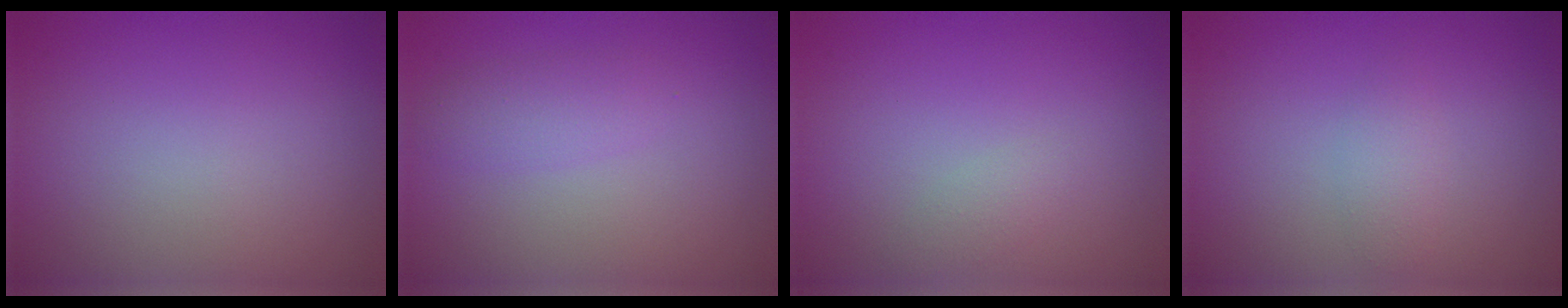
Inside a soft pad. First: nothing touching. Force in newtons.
{"total": 1.8, "press": 1.8, "slide": 0.0}
{"total": 1.1, "press": 1.1, "slide": 0.0}
{"total": 1.5, "press": 1.5, "slide": 0.0}